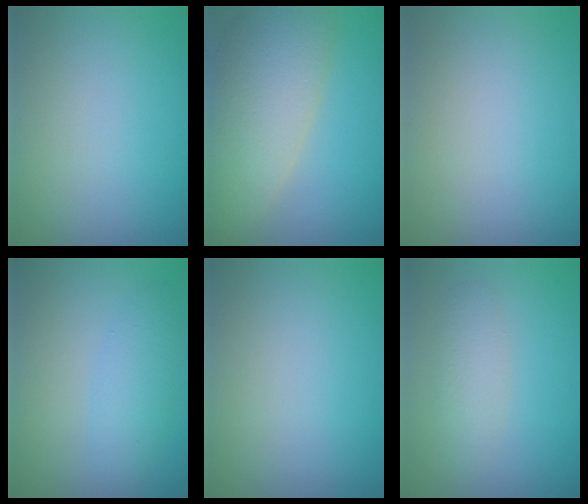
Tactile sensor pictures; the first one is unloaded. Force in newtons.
{"total": 9.7, "press": 9.6, "slide": 0.9}
{"total": 0.0}
{"total": 2.6, "press": 2.6, "slide": 0.1}
{"total": 0.0}
{"total": 2.3, "press": 2.3, "slide": 0.1}